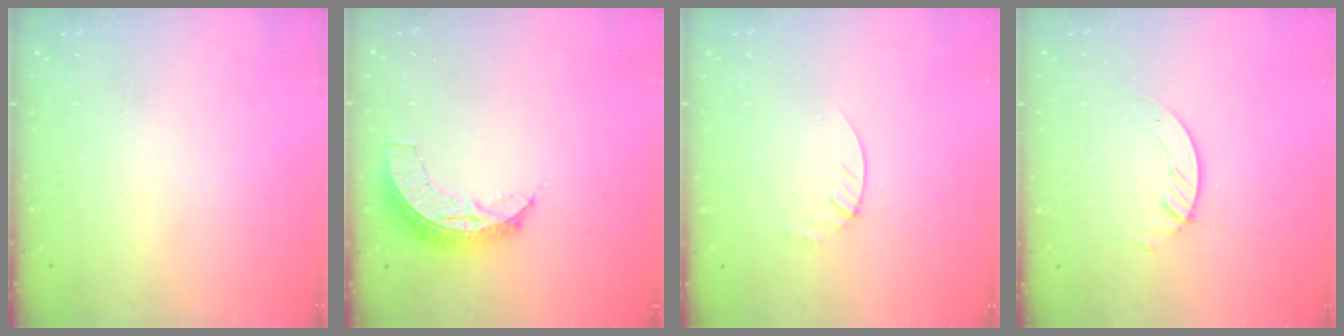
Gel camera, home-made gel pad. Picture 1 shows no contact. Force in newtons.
{"total": 6.9, "press": 6.9, "slide": 0.5}
{"total": 2.1, "press": 2.1, "slide": 0.2}
{"total": 3.0, "press": 3.0, "slide": 0.2}